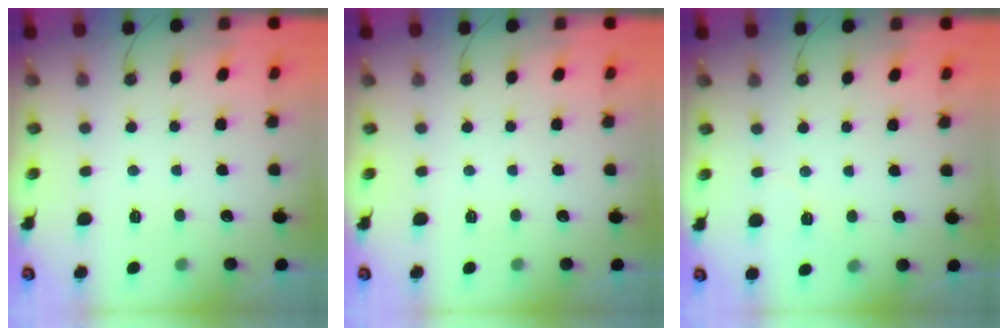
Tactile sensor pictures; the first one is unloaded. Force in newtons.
{"total": 0.0}
{"total": 2.6, "press": 2.3, "slide": 1.2}